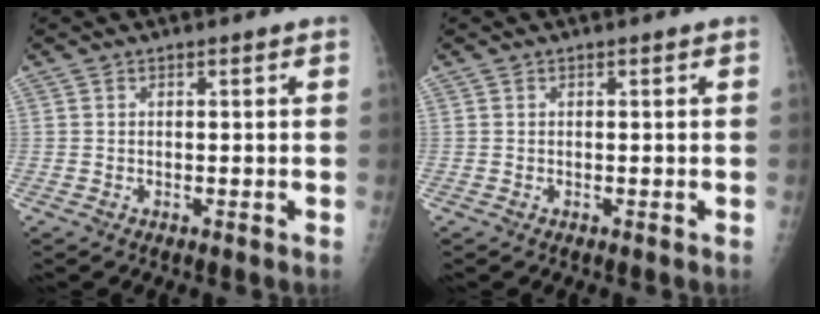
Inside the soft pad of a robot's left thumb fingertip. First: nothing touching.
{"total": 0.0}